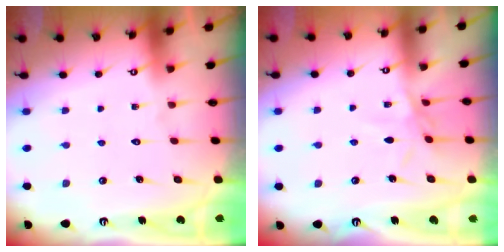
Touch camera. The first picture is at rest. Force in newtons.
{"total": 5.2, "press": 5.2, "slide": 0.6}